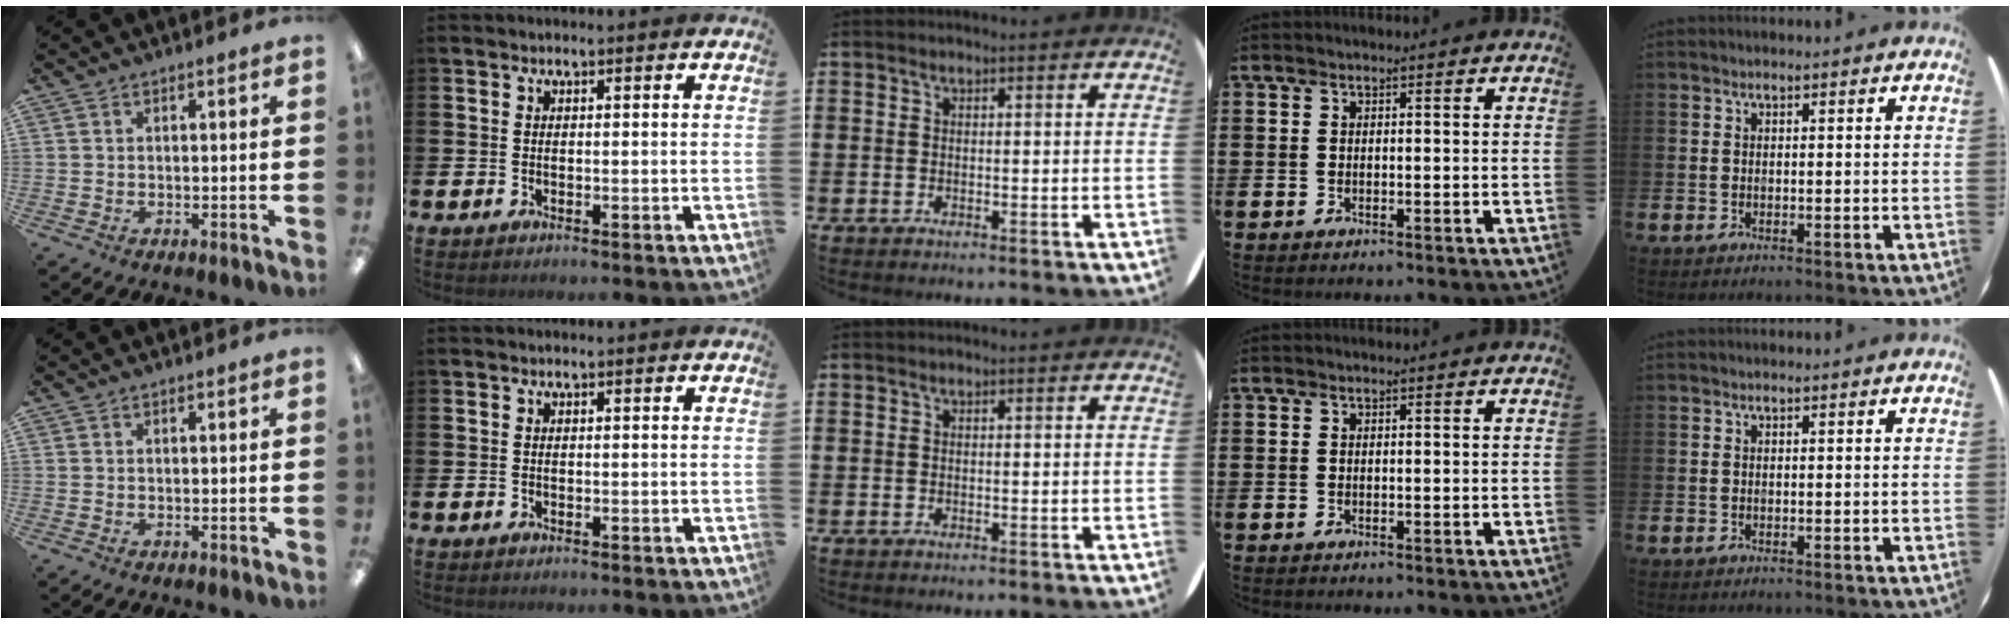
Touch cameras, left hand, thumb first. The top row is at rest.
{}